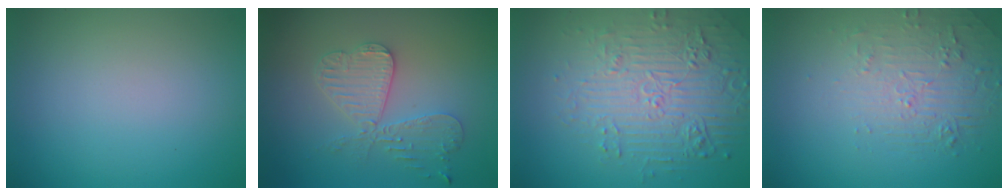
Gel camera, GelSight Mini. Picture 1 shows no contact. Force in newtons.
{"total": 4.2, "press": 3.7, "slide": 2.0}
{"total": 6.4, "press": 5.1, "slide": 4.0}
{"total": 2.2, "press": 1.3, "slide": 1.8}